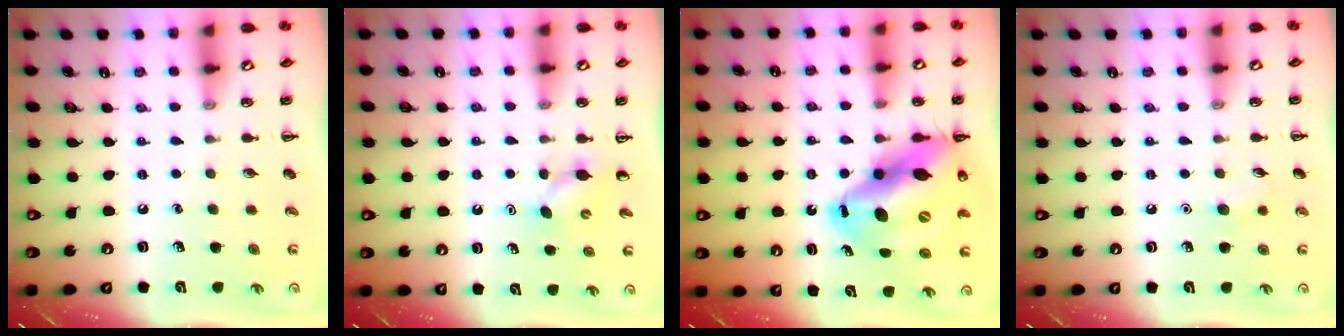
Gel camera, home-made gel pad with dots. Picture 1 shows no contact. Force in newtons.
{"total": 3.8, "press": 3.6, "slide": 1.3}
{"total": 19.4, "press": 18.5, "slide": 5.6}
{"total": 6.4, "press": 6.2, "slide": 1.6}